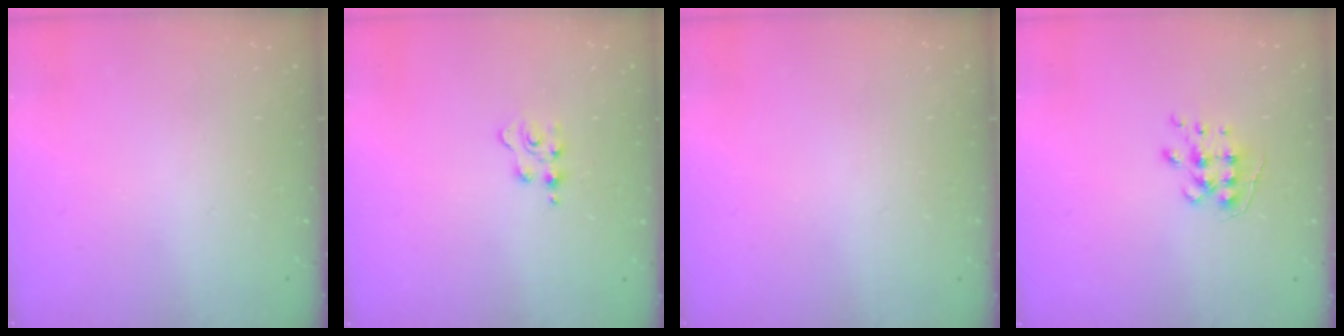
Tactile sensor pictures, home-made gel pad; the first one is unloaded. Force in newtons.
{"total": 2.1, "press": 2.1, "slide": 0.3}
{"total": 0.0}
{"total": 7.4, "press": 7.4, "slide": 0.6}